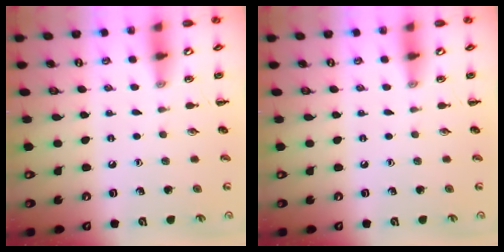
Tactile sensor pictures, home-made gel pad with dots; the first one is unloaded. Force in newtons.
{"total": 0.0}